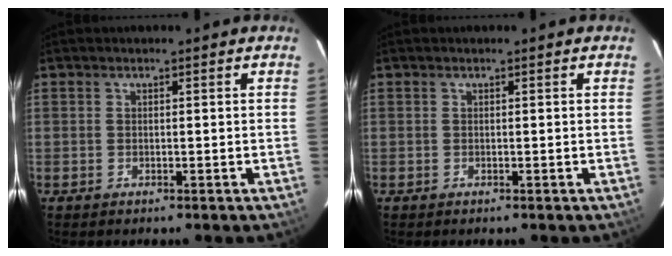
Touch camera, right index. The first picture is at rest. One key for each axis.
{"total": 0.0}